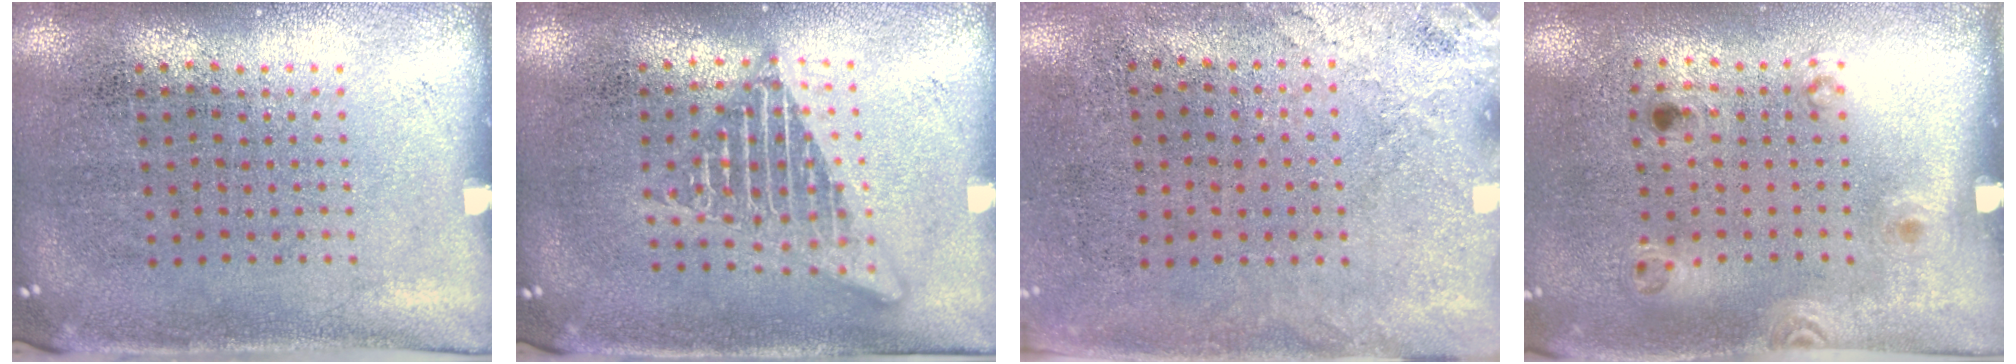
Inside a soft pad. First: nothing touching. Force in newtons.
{"total": 2.3, "press": 2.3, "slide": 0.1}
{"total": 2.5, "press": 2.0, "slide": 1.5}
{"total": 1.2, "press": 0.7, "slide": 1.0}